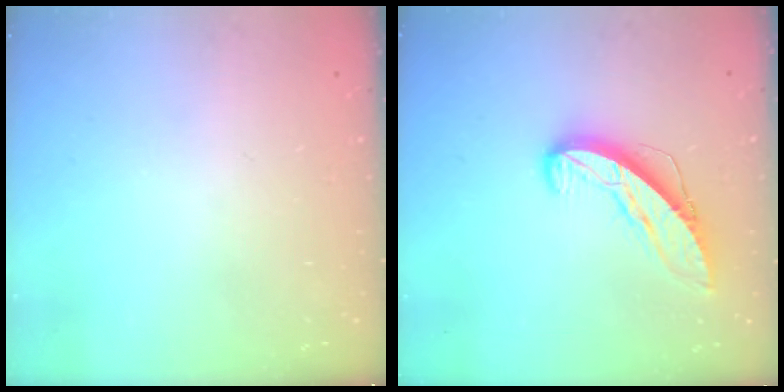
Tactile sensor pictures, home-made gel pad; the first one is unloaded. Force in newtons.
{"total": 9.5, "press": 9.5, "slide": 0.7}